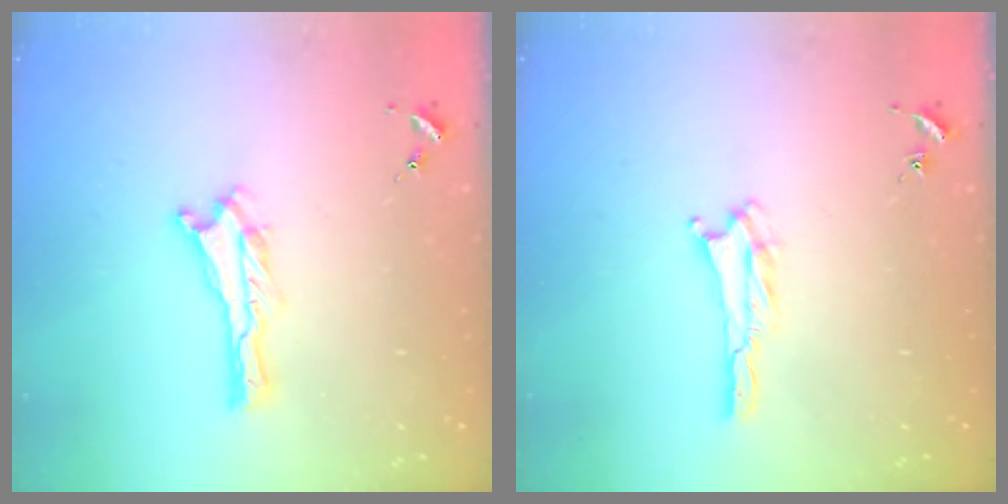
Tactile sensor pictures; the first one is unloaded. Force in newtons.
{"total": 1.4, "press": 1.4, "slide": 0.2}